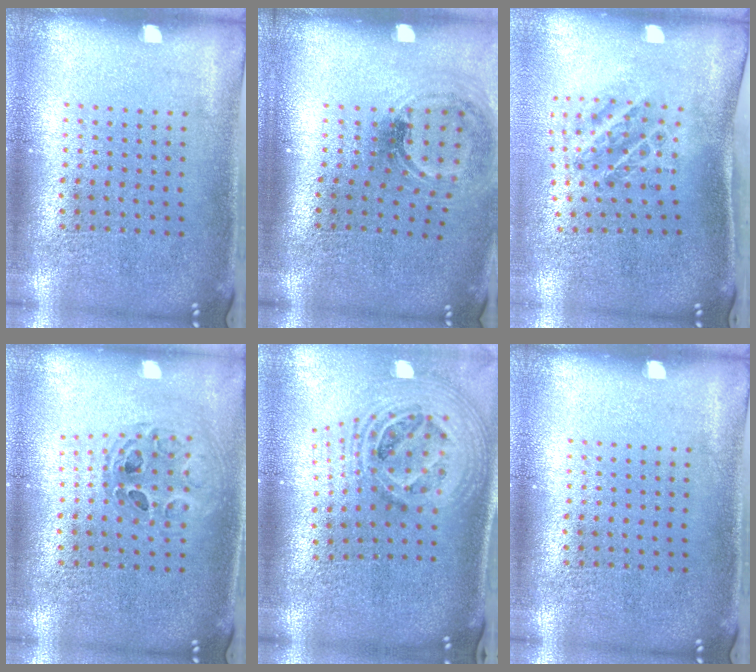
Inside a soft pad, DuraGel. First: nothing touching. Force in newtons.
{"total": 1.2, "press": 1.0, "slide": 0.6}
{"total": 1.3, "press": 1.1, "slide": 0.6}
{"total": 0.7, "press": 0.7, "slide": 0.1}
{"total": 2.8, "press": 1.9, "slide": 2.0}
{"total": 0.0}